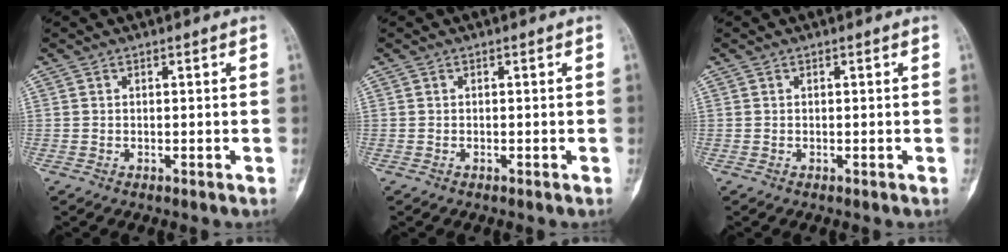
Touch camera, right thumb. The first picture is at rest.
{"total": 0.0}
{"total": 0.0}